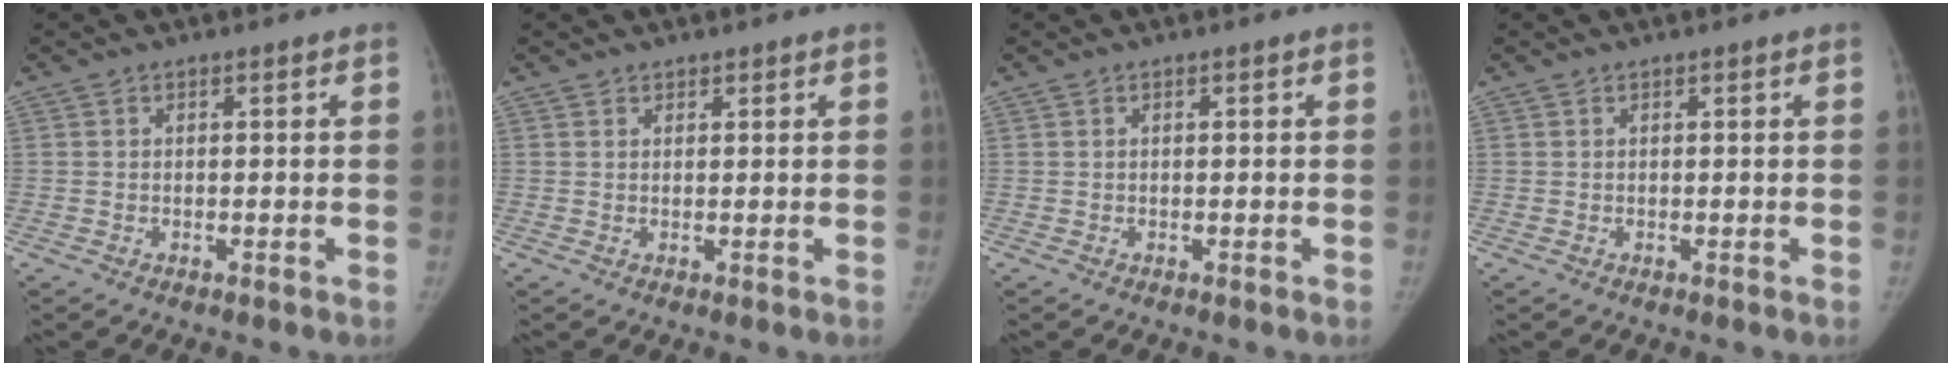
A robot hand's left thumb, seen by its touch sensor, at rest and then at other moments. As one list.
[{"total": 0.9, "force": [0.7, 0.5, 0.0], "torque": [0.012, -0.005, 0.008]}, {"total": 0.0}, {"total": 0.0}]